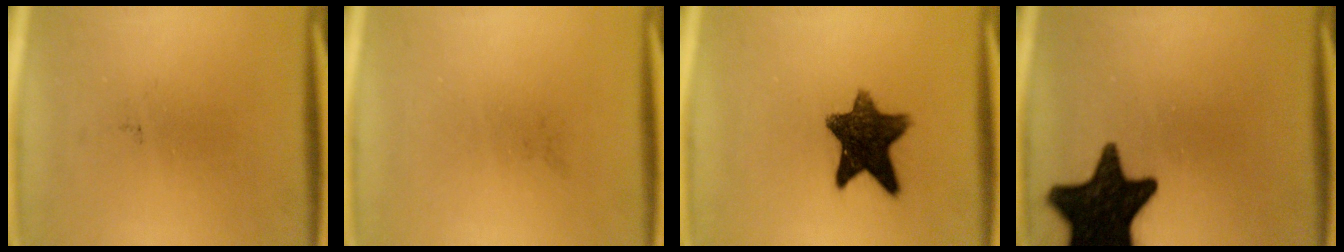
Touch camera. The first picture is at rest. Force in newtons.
{"total": 0.0}
{"total": 11.2}
{"total": 17.3}